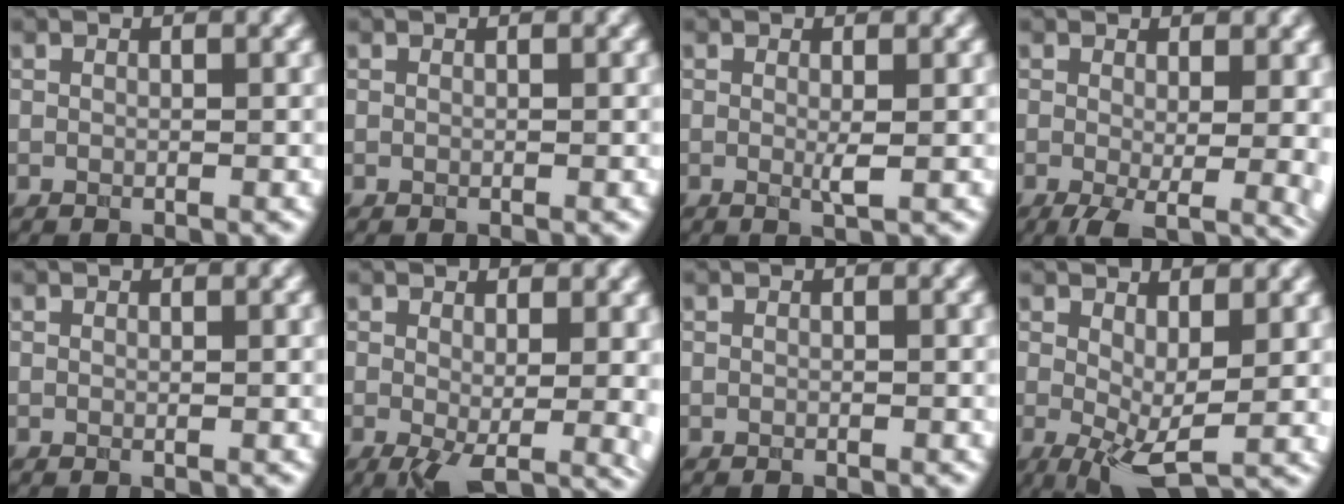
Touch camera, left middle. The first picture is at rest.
{"total": 0.0}
{"total": 1.2, "force": [0.0, 0.1, 1.2], "torque": [-0.023, -0.004, -0.002]}
{"total": 6.2, "force": [-1.1, 2.7, 5.5], "torque": [-0.089, -0.024, -0.005]}
{"total": 0.0}
{"total": 5.7, "force": [-0.6, 2.4, 5.1], "torque": [-0.088, -0.021, 0.000]}
{"total": 0.0}
{"total": 5.6, "force": [0.5, 2.2, 5.2], "torque": [-0.098, -0.012, 0.010]}